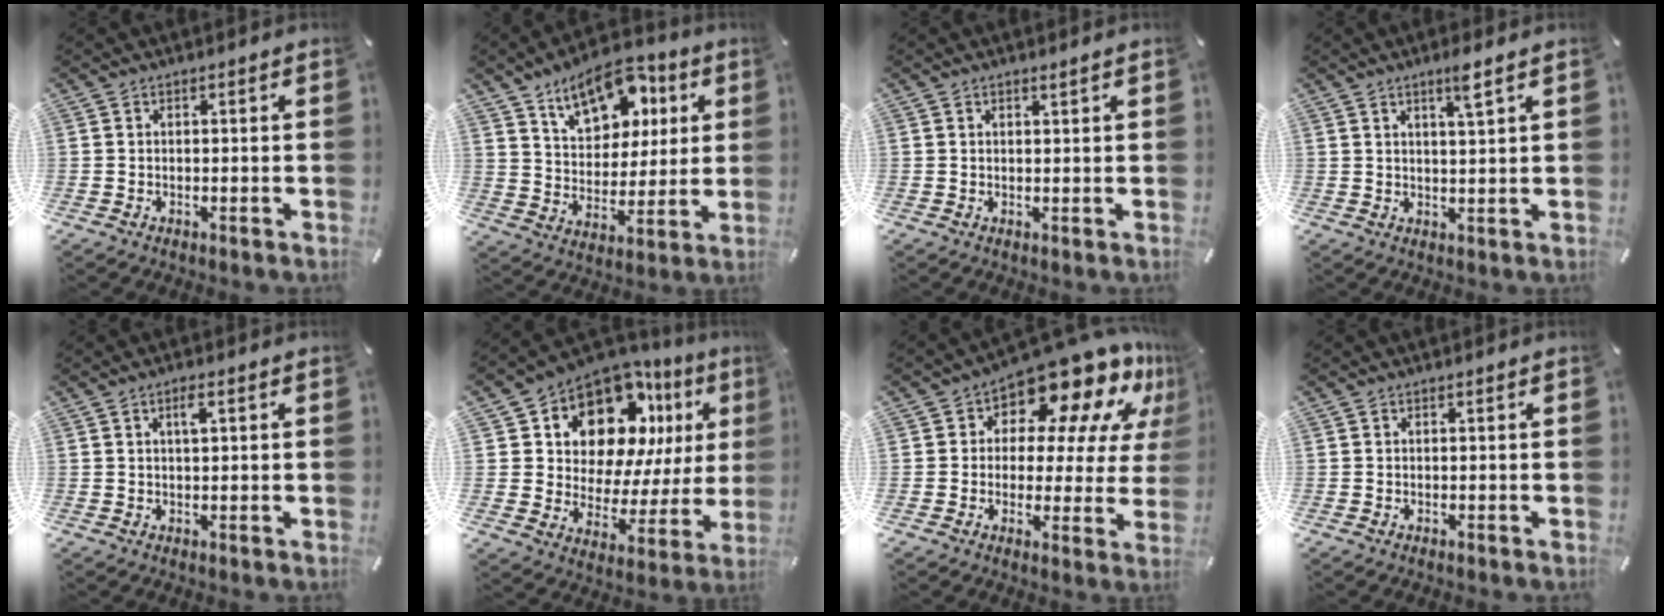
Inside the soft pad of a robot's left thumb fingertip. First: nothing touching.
{"total": 14.8, "force": [8.8, 9.3, 7.3], "torque": [-0.124, -0.038, 0.161]}
{"total": 0.7, "force": [0.7, 0.0, 0.0], "torque": [-0.001, -0.001, 0.013]}
{"total": 4.0, "force": [2.8, 0.0, 2.9], "torque": [-0.056, -0.007, 0.045]}
{"total": 1.9, "force": [0.9, 0.4, 1.6], "torque": [-0.035, 0.003, 0.013]}
{"total": 14.6, "force": [9.5, 9.2, 6.2], "torque": [-0.102, -0.080, 0.170]}
{"total": 14.6, "force": [10.9, 6.4, 7.3], "torque": [-0.107, -0.099, 0.182]}
{"total": 0.0}